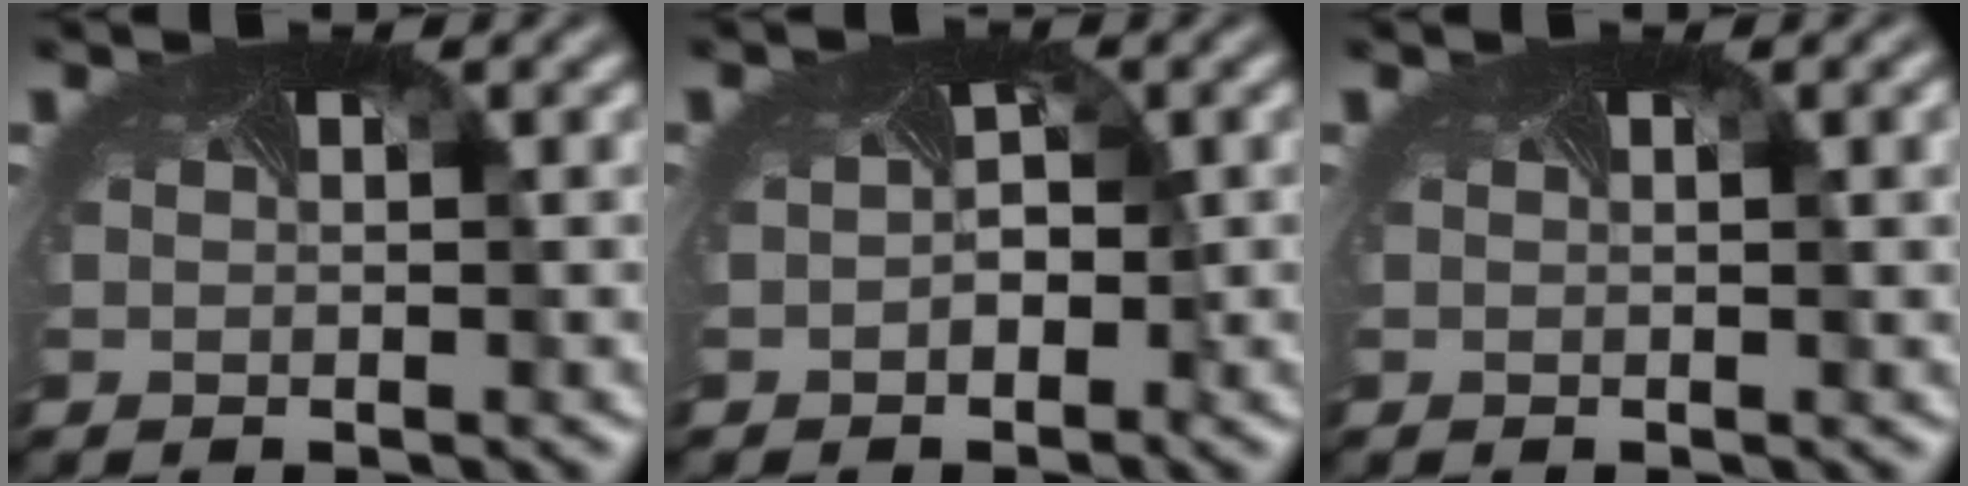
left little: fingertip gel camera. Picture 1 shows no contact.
{"total": 2.4, "force": [-0.2, 1.9, 1.5], "torque": [-0.028, -0.002, 0.005]}
{"total": 1.2, "force": [0.4, 0.3, 1.1], "torque": [-0.011, 0.001, 0.001]}